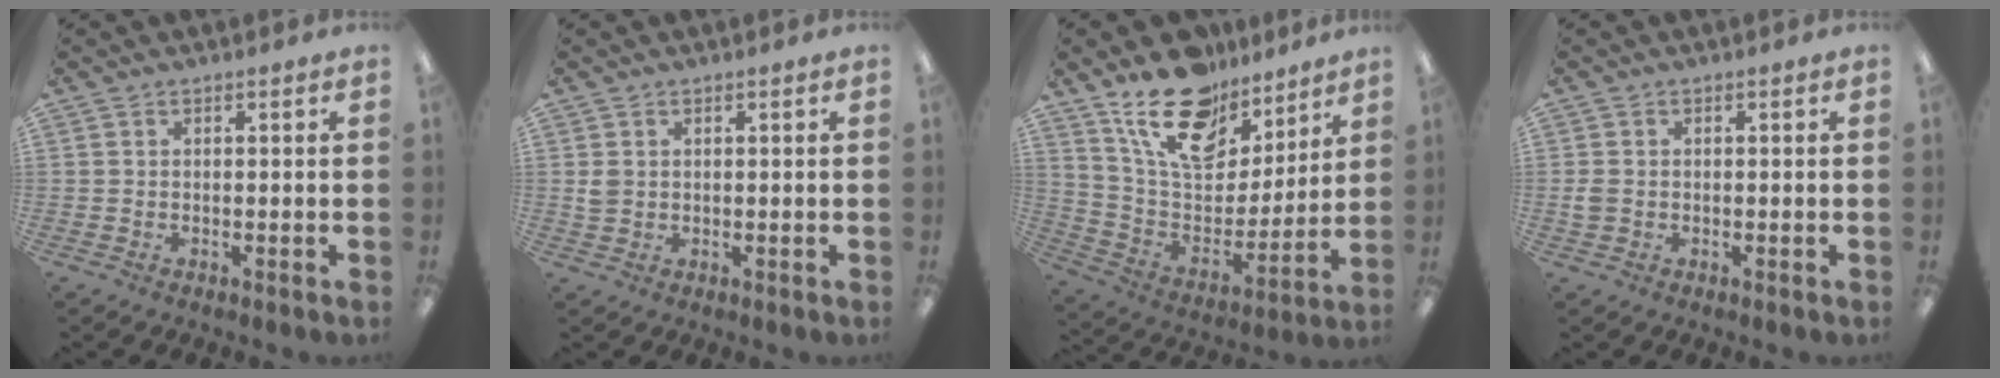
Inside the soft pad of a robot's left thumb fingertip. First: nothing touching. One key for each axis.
{"total": 2.1, "fx": 0.6, "fy": 1.7, "fz": 1.0, "tx": -0.022, "ty": 0.003, "tz": 0.012}
{"total": 19.6, "fx": 14.4, "fy": 10.0, "fz": 8.8, "tx": -0.160, "ty": -0.089, "tz": 0.260}
{"total": 2.2, "fx": -0.2, "fy": 1.8, "fz": 1.3, "tx": -0.023, "ty": 0.005, "tz": -0.002}